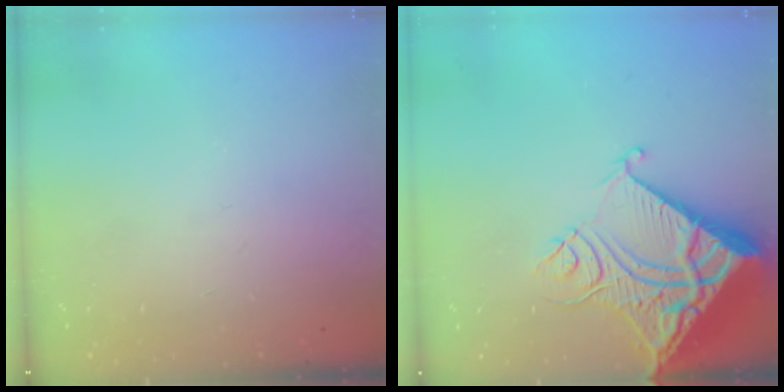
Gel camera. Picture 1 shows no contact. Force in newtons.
{"total": 19.5, "press": 19.4, "slide": 2.7}